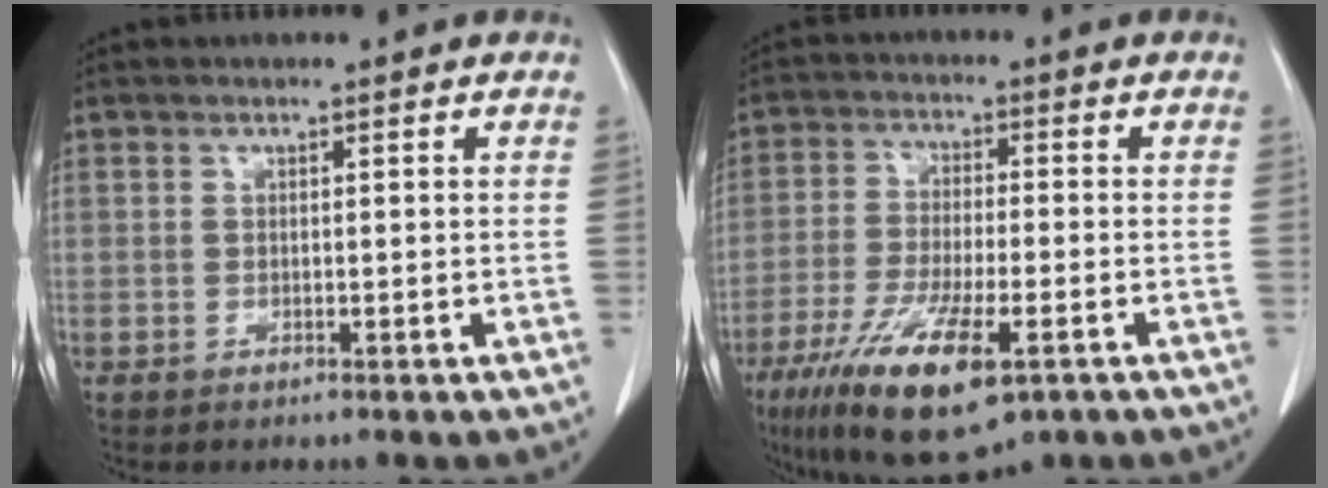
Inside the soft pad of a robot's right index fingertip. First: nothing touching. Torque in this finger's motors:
{"motor_torque": [1.44, -0.69, 0.74, 0.21]}